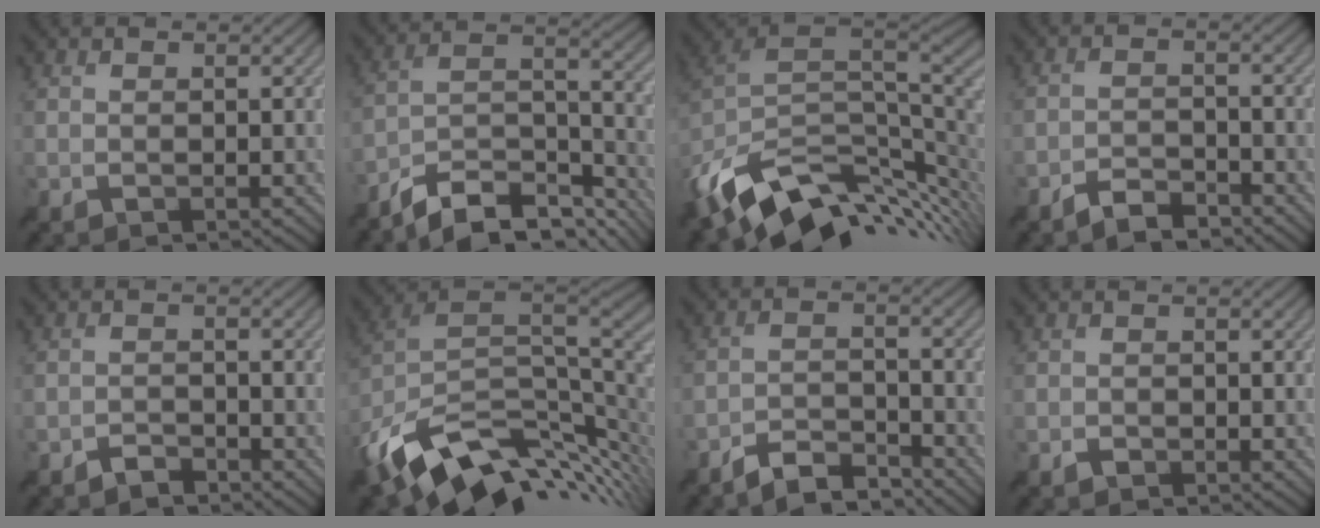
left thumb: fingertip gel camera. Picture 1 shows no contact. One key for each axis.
{"total": 11.6, "fx": -9.5, "fy": 3.3, "fz": 5.8, "tx": -0.099, "ty": 0.001, "tz": -0.177}
{"total": 14.2, "fx": -4.6, "fy": 8.6, "fz": 10.3, "tx": -0.217, "ty": -0.030, "tz": -0.067}
{"total": 3.6, "fx": -3.2, "fy": 1.0, "fz": 1.4, "tx": -0.022, "ty": 0.001, "tz": -0.066}
{"total": 1.8, "fx": -1.7, "fy": 0.6, "fz": 0.3, "tx": 0.002, "ty": 0.002, "tz": -0.036}
{"total": 15.1, "fx": -4.4, "fy": 9.2, "fz": 11.2, "tx": -0.241, "ty": -0.032, "tz": -0.061}
{"total": 5.4, "fx": -4.9, "fy": 1.2, "fz": 1.9, "tx": -0.034, "ty": -0.004, "tz": -0.097}
{"total": 0.8, "fx": -0.7, "fy": 0.4, "fz": 0.0, "tx": 0.007, "ty": -0.003, "tz": -0.013}